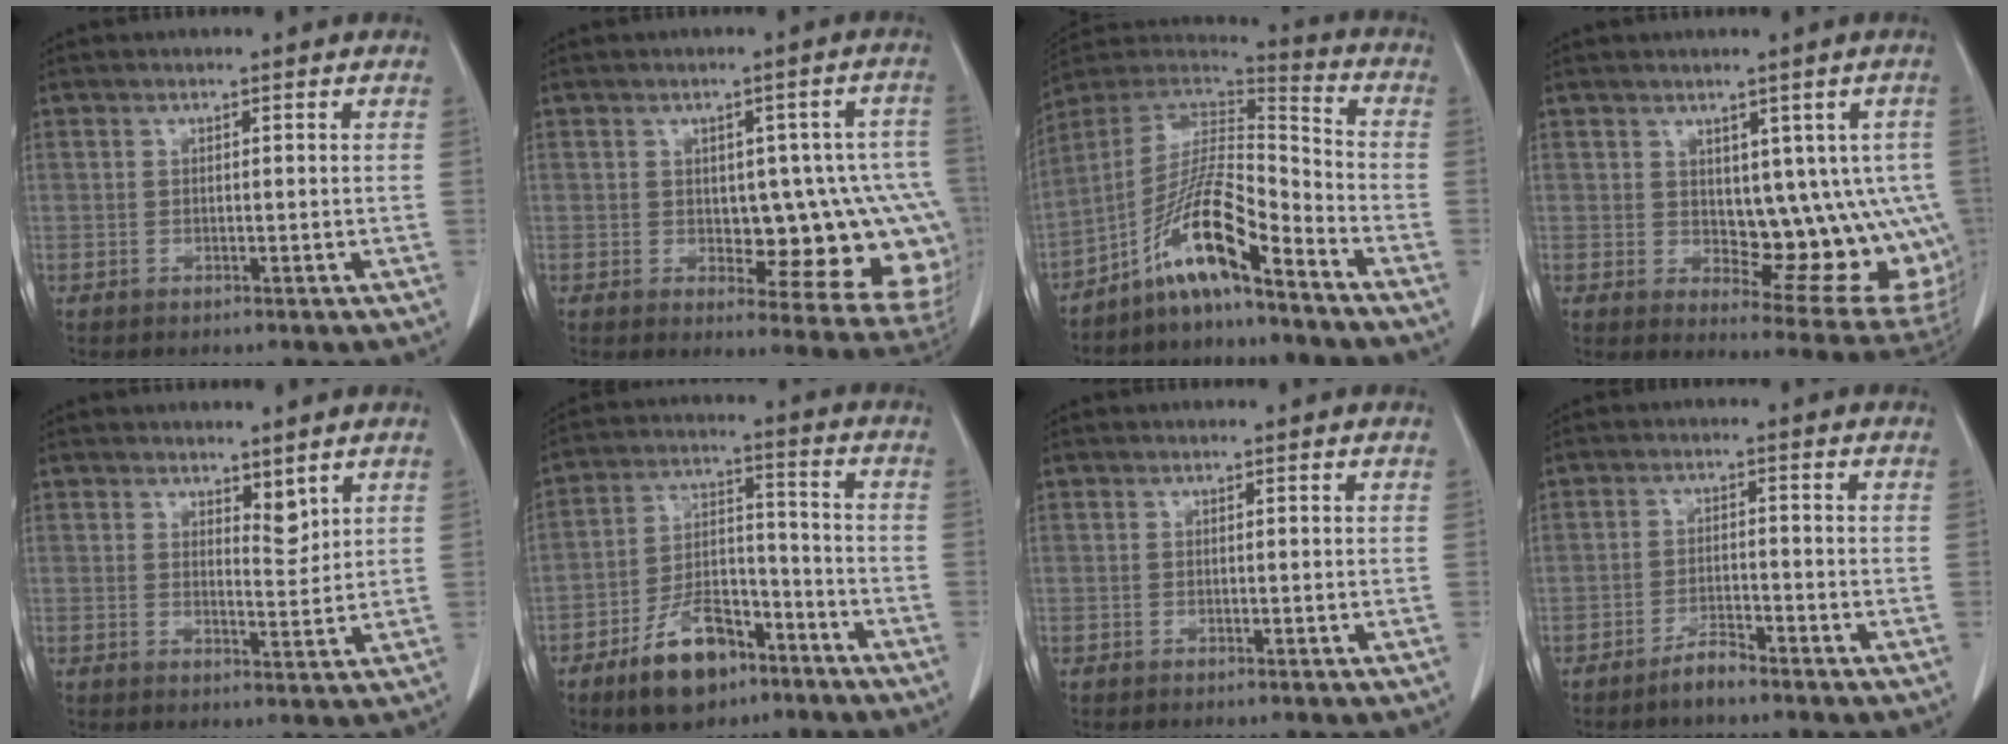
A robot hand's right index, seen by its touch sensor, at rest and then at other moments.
{"total": 14.1, "force": [-1.0, 5.6, 12.9], "torque": [-0.105, 0.016, 0.003]}
{"total": 12.0, "force": [-7.9, 1.3, 8.9], "torque": [-0.167, 0.016, -0.147]}
{"total": 12.7, "force": [0.9, 6.6, 10.8], "torque": [-0.106, 0.001, 0.028]}
{"total": 2.9, "force": [2.2, 1.1, 1.6], "torque": [-0.024, -0.011, 0.041]}
{"total": 11.4, "force": [-7.3, 5.6, 6.7], "torque": [-0.124, 0.013, -0.126]}
{"total": 0.0}
{"total": 3.1, "force": [-2.7, 0.5, 1.5], "torque": [-0.028, 0.000, -0.050]}